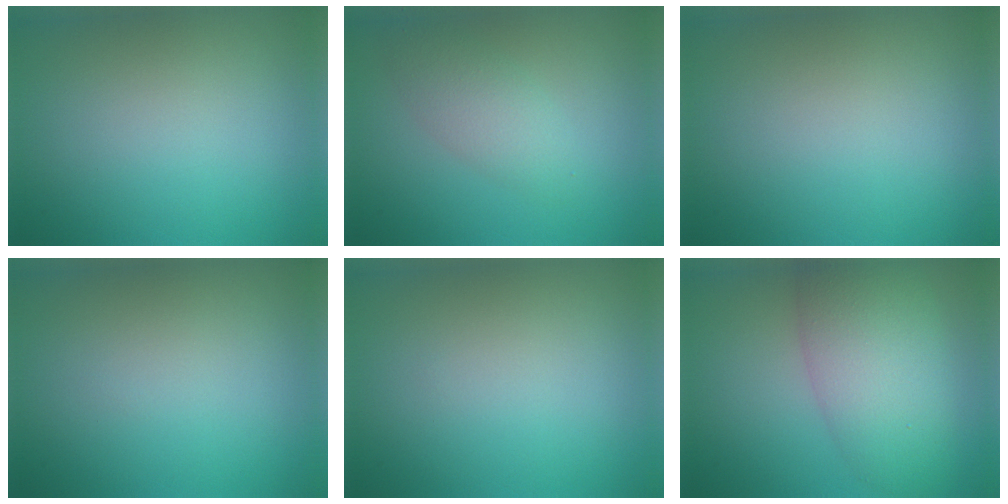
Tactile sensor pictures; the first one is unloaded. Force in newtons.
{"total": 2.8, "press": 2.8, "slide": 0.2}
{"total": 0.0}
{"total": 0.0}
{"total": 0.0}
{"total": 7.4, "press": 7.4, "slide": 0.3}